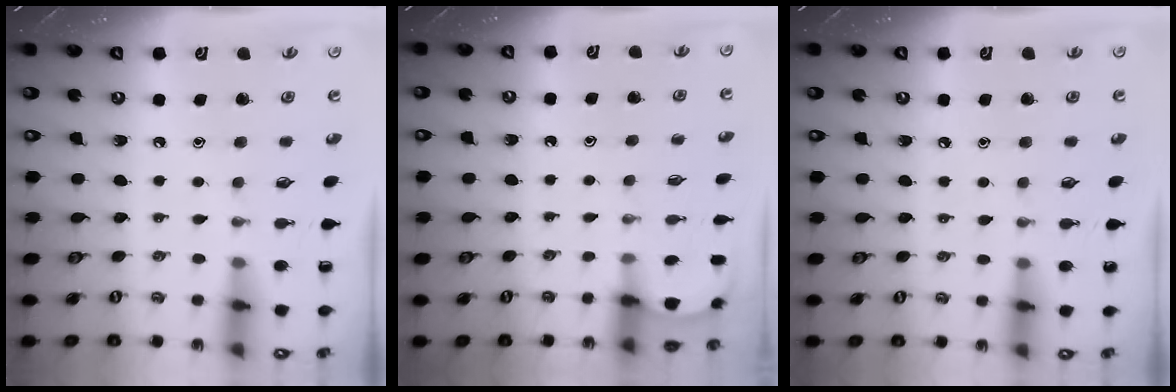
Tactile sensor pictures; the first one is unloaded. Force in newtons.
{"total": 1.2, "press": 1.2, "slide": 0.1}
{"total": 3.9, "press": 3.8, "slide": 0.5}